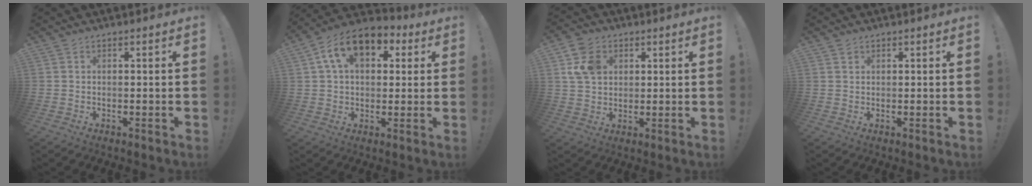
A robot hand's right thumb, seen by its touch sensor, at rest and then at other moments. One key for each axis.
{"total": 13.8, "fx": 5.5, "fy": 8.8, "fz": 9.1, "tx": -0.150, "ty": -0.008, "tz": 0.099}
{"total": 9.2, "fx": 3.1, "fy": 7.2, "fz": 4.9, "tx": -0.089, "ty": 0.005, "tz": 0.064}
{"total": 0.7, "fx": 0.5, "fy": 0.5, "fz": 0.0, "tx": 0.003, "ty": -0.001, "tz": 0.009}